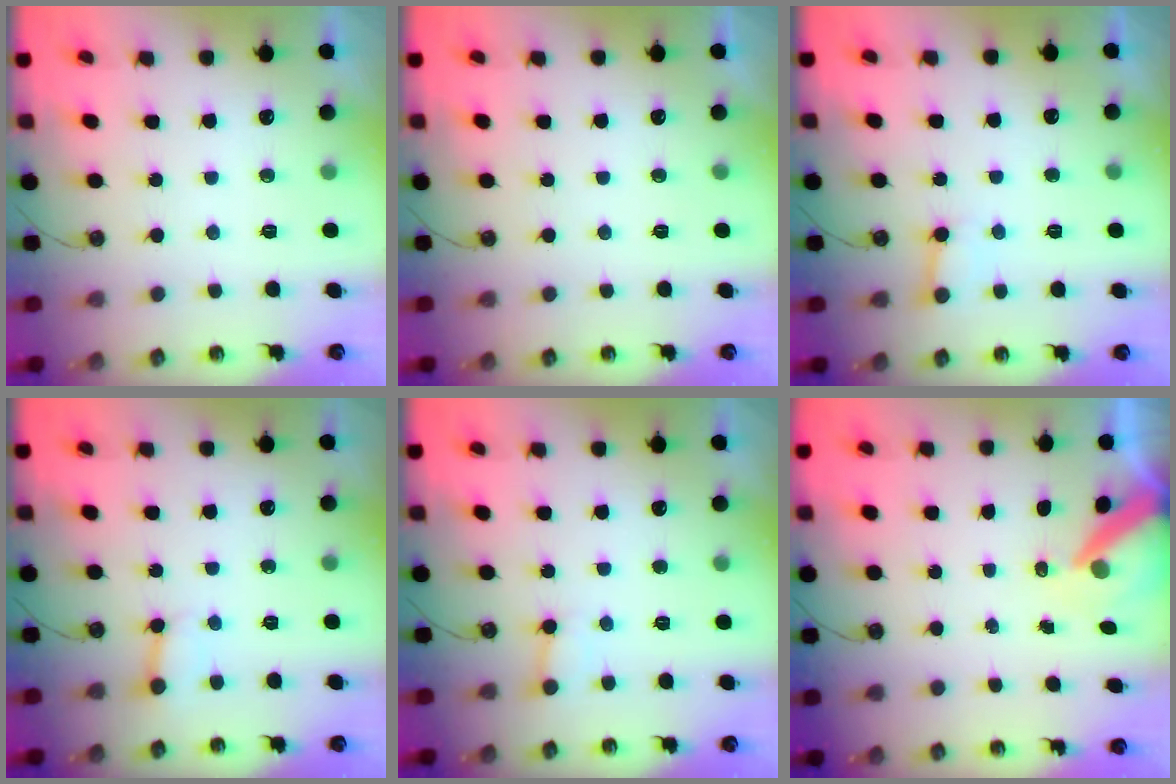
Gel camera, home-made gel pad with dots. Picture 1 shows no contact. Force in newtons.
{"total": 0.0}
{"total": 5.2, "press": 5.1, "slide": 0.5}
{"total": 2.5, "press": 2.5, "slide": 0.2}
{"total": 5.3, "press": 5.3, "slide": 0.3}
{"total": 8.1, "press": 8.0, "slide": 1.1}